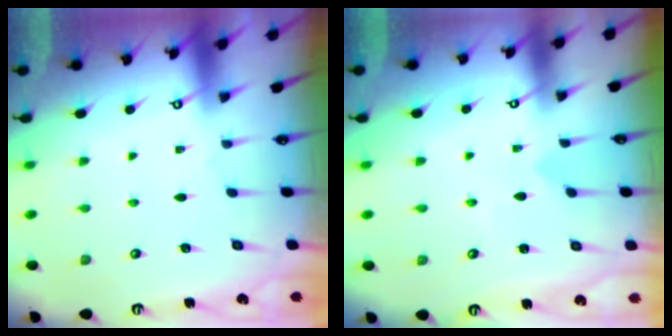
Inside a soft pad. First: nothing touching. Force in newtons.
{"total": 2.2, "press": 2.2, "slide": 0.1}